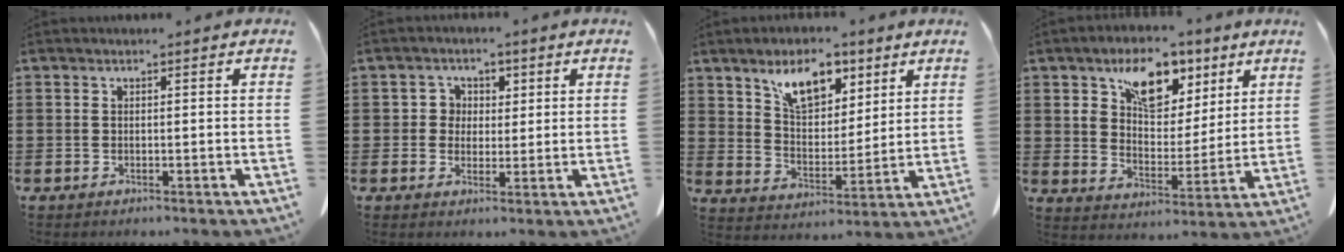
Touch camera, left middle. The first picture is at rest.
{"total": 3.3, "force": [1.1, 3.1, 0.5], "torque": [-0.020, 0.007, 0.016]}
{"total": 8.7, "force": [6.0, 4.4, 4.6], "torque": [-0.091, -0.012, 0.106]}
{"total": 10.5, "force": [6.2, 6.0, 5.9], "torque": [-0.113, -0.002, 0.109]}